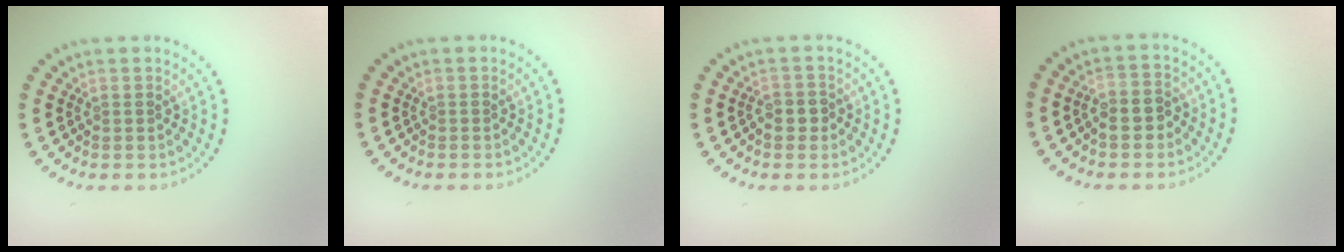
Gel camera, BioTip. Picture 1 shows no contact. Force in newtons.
{"total": 0.0}
{"total": 1.2, "press": 1.1, "slide": 0.3}
{"total": 2.6, "press": 2.5, "slide": 0.7}